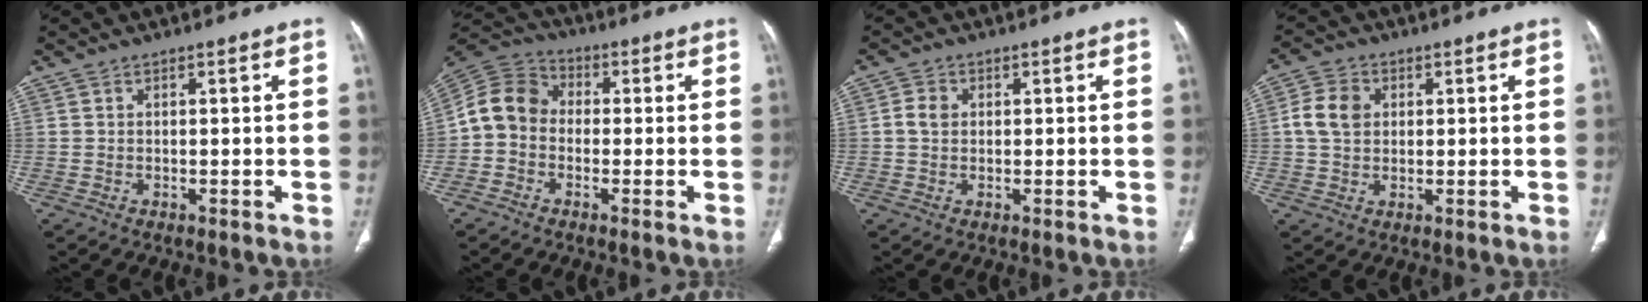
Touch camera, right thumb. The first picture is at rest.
{"total": 8.8, "force": [-1.0, 7.3, 4.7], "torque": [-0.081, 0.032, -0.036]}
{"total": 2.7, "force": [0.3, 2.2, 1.6], "torque": [-0.029, 0.005, 0.004]}
{"total": 6.4, "force": [1.1, 4.9, 3.9], "torque": [-0.072, 0.008, 0.018]}